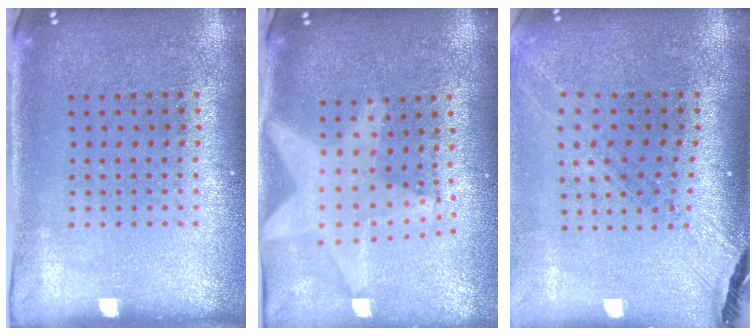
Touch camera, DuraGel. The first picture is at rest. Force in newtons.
{"total": 2.2, "press": 1.8, "slide": 1.3}
{"total": 1.5, "press": 1.5, "slide": 0.4}